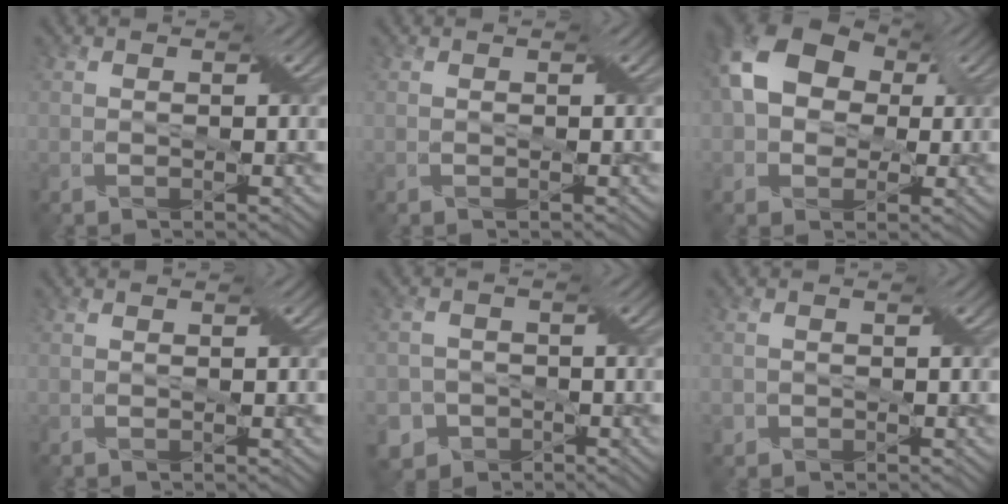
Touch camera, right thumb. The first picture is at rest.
{"total": 0.0}
{"total": 11.5, "force": [2.2, 8.7, 7.1], "torque": [-0.159, 0.024, 0.023]}
{"total": 0.0}
{"total": 5.5, "force": [-3.1, 4.5, 1.0], "torque": [-0.015, -0.006, -0.063]}
{"total": 1.1, "force": [-0.5, 1.0, 0.0], "torque": [0.004, -0.003, -0.010]}